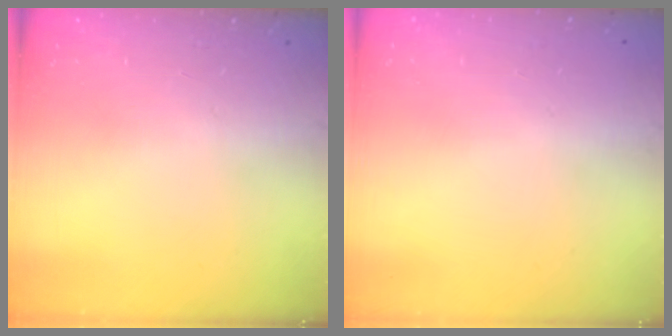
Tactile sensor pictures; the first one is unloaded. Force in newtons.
{"total": 0.5, "press": 0.5, "slide": 0.1}